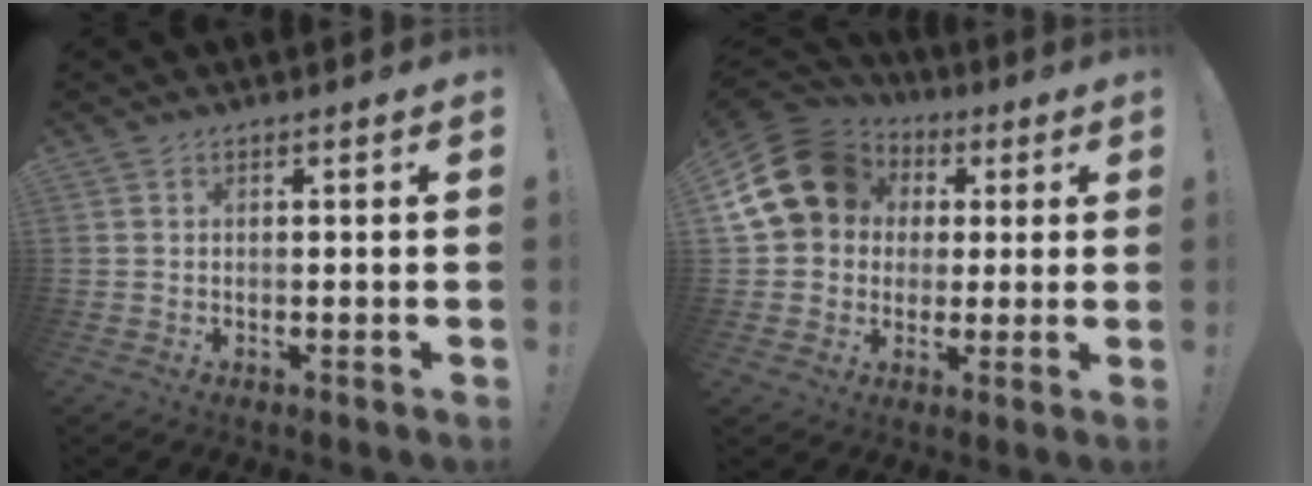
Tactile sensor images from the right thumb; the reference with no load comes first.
{"total": 18.5, "force": [5.0, 15.1, 9.5], "torque": [-0.163, -0.012, 0.107]}